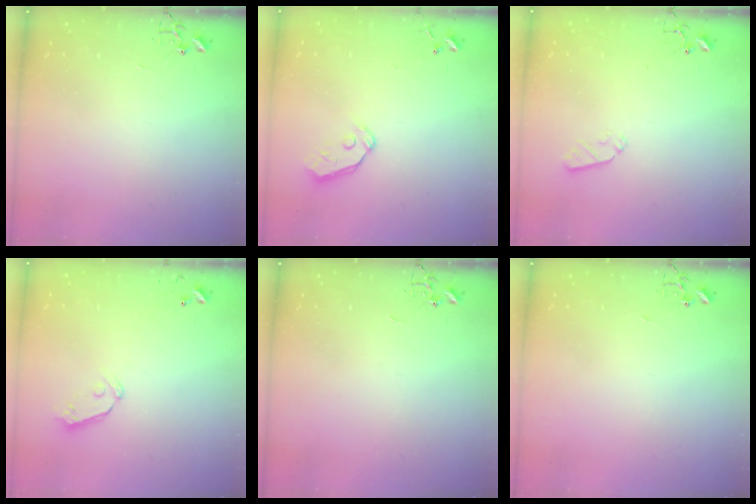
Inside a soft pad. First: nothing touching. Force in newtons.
{"total": 4.4, "press": 4.4, "slide": 0.5}
{"total": 4.2, "press": 4.1, "slide": 1.0}
{"total": 5.8, "press": 5.7, "slide": 0.9}
{"total": 0.0}
{"total": 0.0}